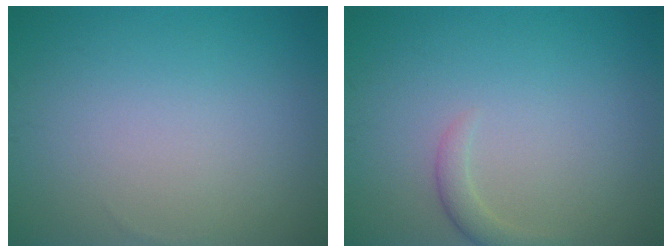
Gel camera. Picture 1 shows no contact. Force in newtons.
{"total": 1.4, "press": 1.4, "slide": 0.1}